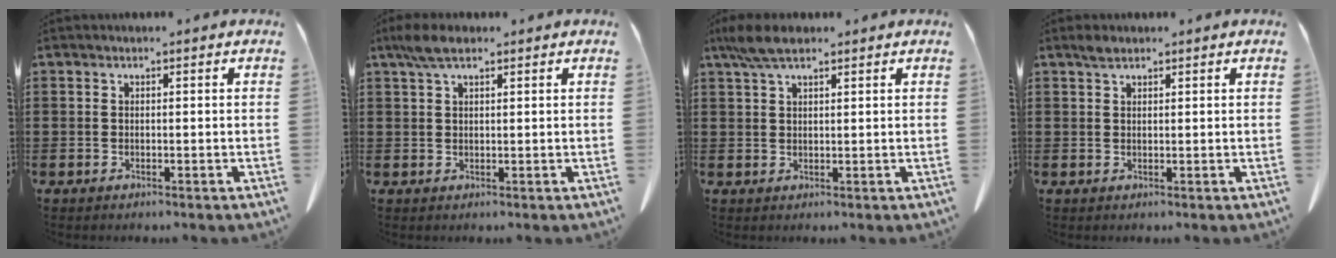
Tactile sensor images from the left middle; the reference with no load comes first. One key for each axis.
{"total": 3.5, "fx": 2.1, "fy": 1.2, "fz": 2.5, "tx": -0.056, "ty": 0.005, "tz": 0.037}
{"total": 4.5, "fx": 2.9, "fy": 1.3, "fz": 3.1, "tx": -0.068, "ty": 0.002, "tz": 0.054}
{"total": 1.5, "fx": 1.1, "fy": 0.7, "fz": 0.8, "tx": -0.019, "ty": 0.003, "tz": 0.021}